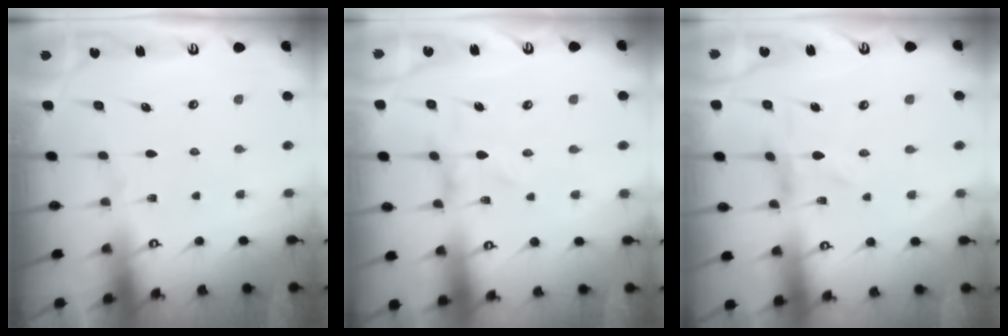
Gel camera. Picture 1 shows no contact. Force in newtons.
{"total": 0.0}
{"total": 0.0}